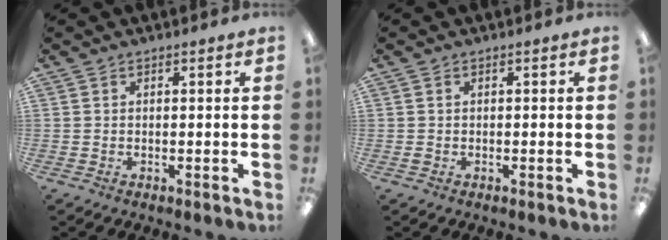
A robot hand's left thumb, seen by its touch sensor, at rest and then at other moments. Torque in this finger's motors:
{"motor_torque": [0.15, 0.28, 0.12, -0.04, -0.01]}